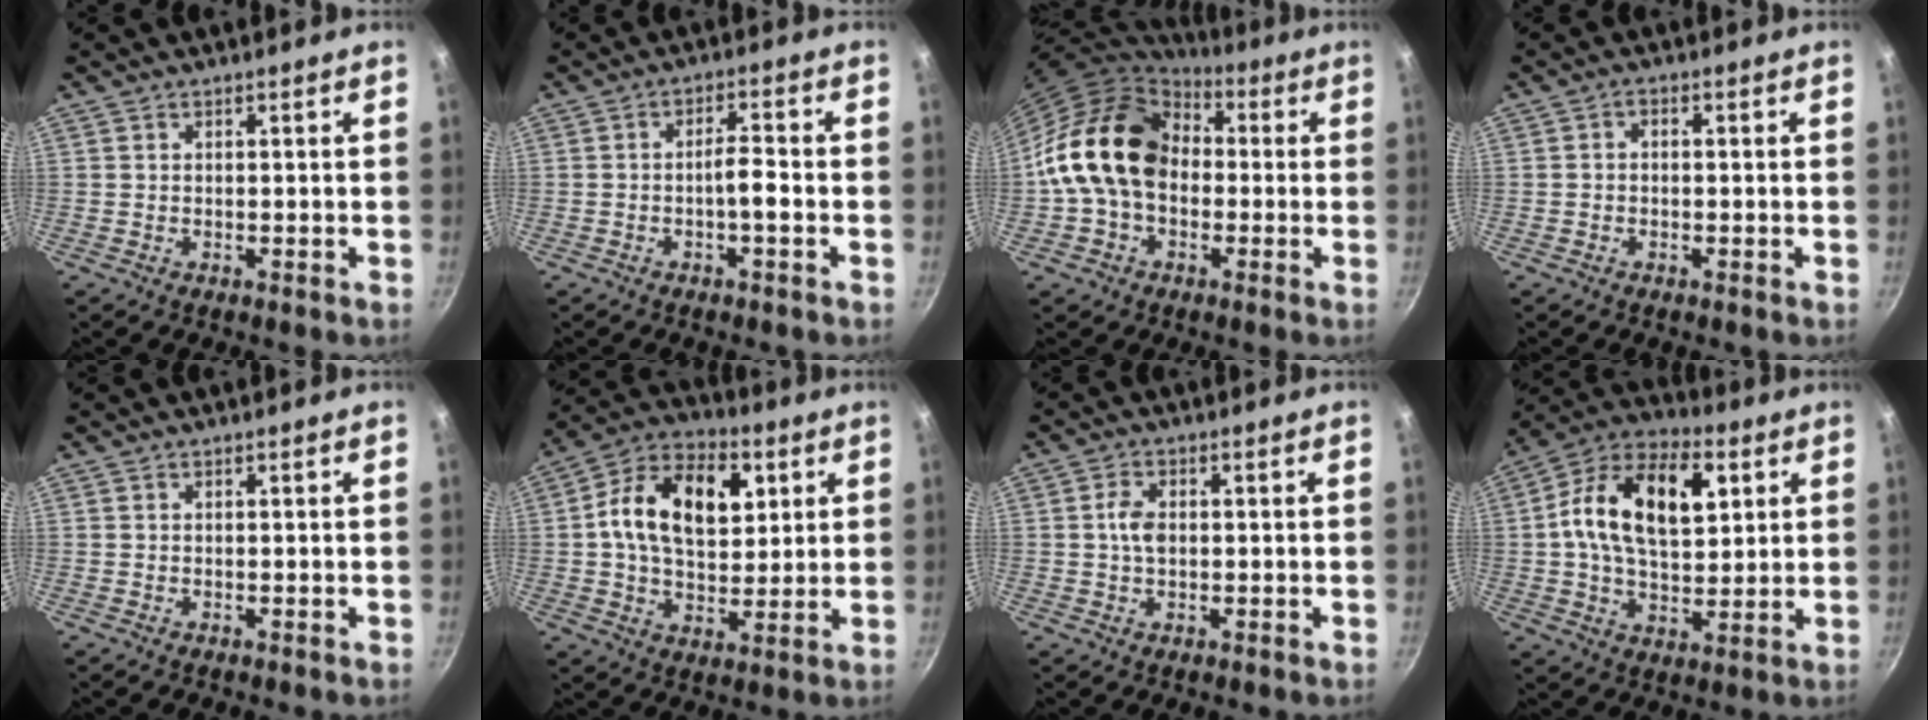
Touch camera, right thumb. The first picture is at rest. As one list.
[{"total": 4.0, "force": [-1.3, 0.7, 3.7], "torque": [-0.067, 0.018, -0.024]}, {"total": 18.3, "force": [0.1, 13.5, 12.3], "torque": [-0.194, 0.044, -0.013]}, {"total": 1.5, "force": [-0.3, 1.1, 1.0], "torque": [-0.018, 0.009, -0.006]}, {"total": 0.0}, {"total": 17.8, "force": [4.4, 11.5, 13.0], "torque": [-0.184, 0.004, 0.060]}, {"total": 3.9, "force": [0.2, 2.5, 3.0], "torque": [-0.051, 0.006, -0.001]}, {"total": 19.1, "force": [4.6, 11.2, 14.7], "torque": [-0.230, 0.007, 0.063]}]